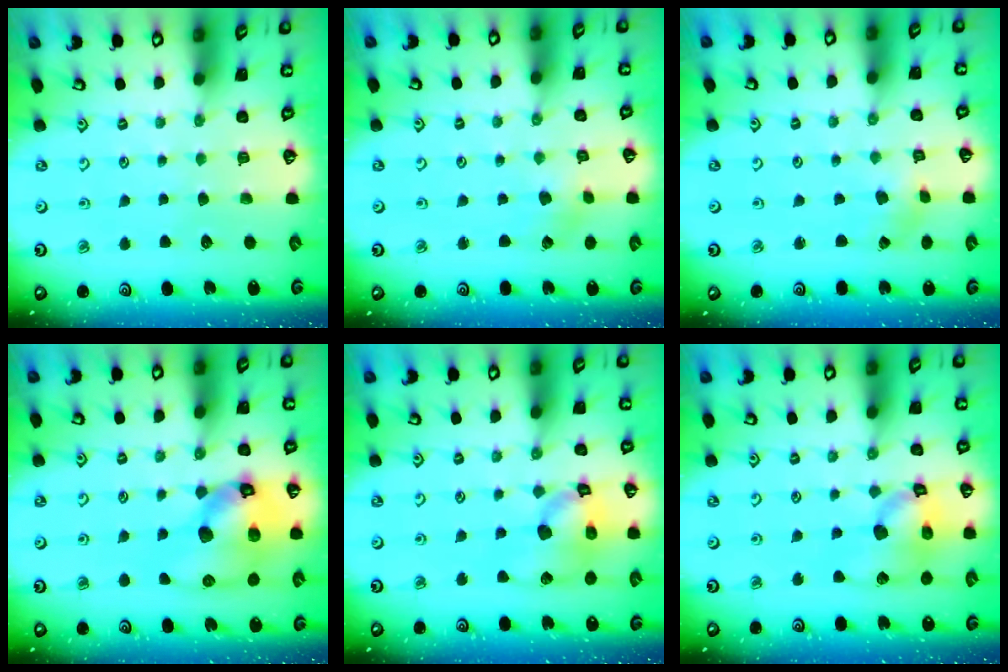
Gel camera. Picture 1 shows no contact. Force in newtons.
{"total": 1.9, "press": 1.9, "slide": 0.2}
{"total": 1.1, "press": 1.1, "slide": 0.2}
{"total": 17.1, "press": 16.9, "slide": 2.5}
{"total": 14.3, "press": 14.2, "slide": 2.0}
{"total": 14.3, "press": 14.2, "slide": 2.0}